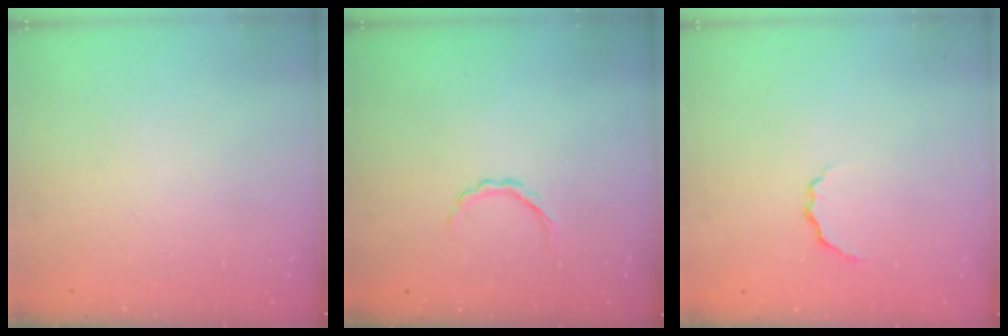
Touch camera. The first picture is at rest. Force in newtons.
{"total": 2.7, "press": 2.6, "slide": 0.7}
{"total": 5.4, "press": 5.3, "slide": 1.0}